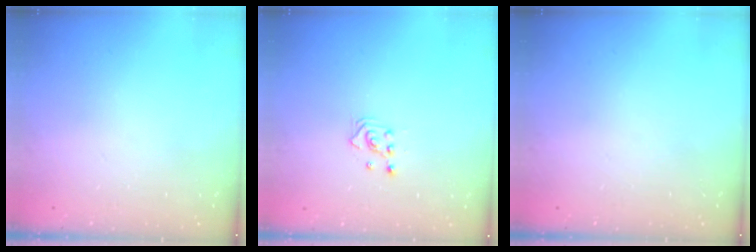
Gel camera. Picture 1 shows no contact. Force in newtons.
{"total": 2.3, "press": 2.3, "slide": 0.3}
{"total": 0.0}